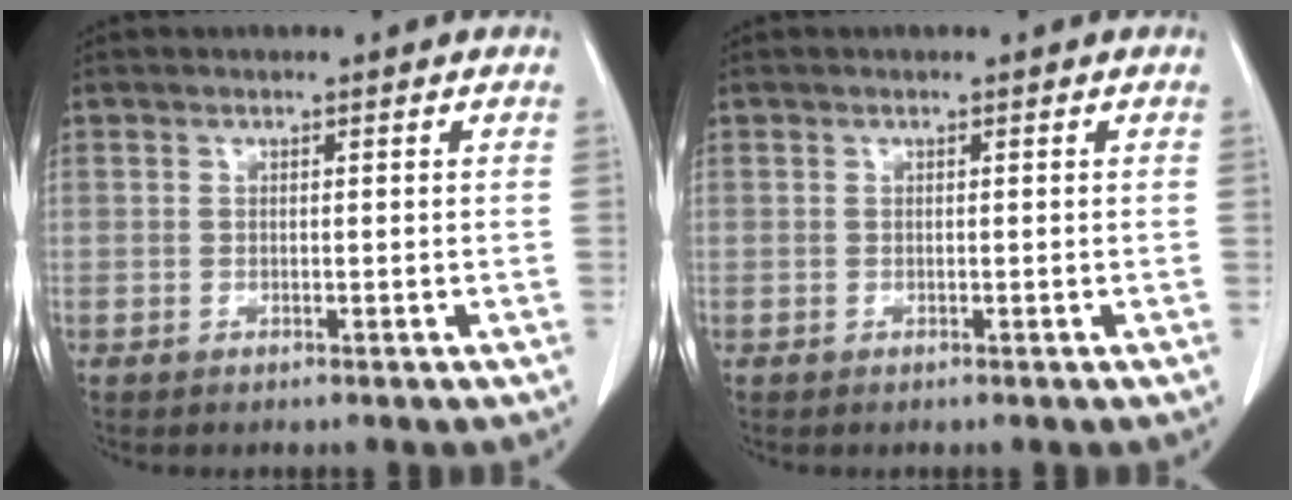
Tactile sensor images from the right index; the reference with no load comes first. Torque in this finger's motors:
{"motor_torque": [0.00, 0.00, 0.00, 0.00]}